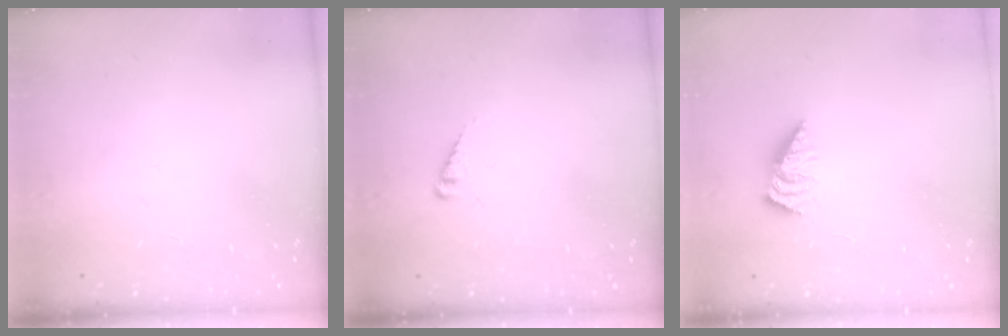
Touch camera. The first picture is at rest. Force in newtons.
{"total": 2.9, "press": 2.9, "slide": 0.2}
{"total": 2.9, "press": 2.9, "slide": 0.3}